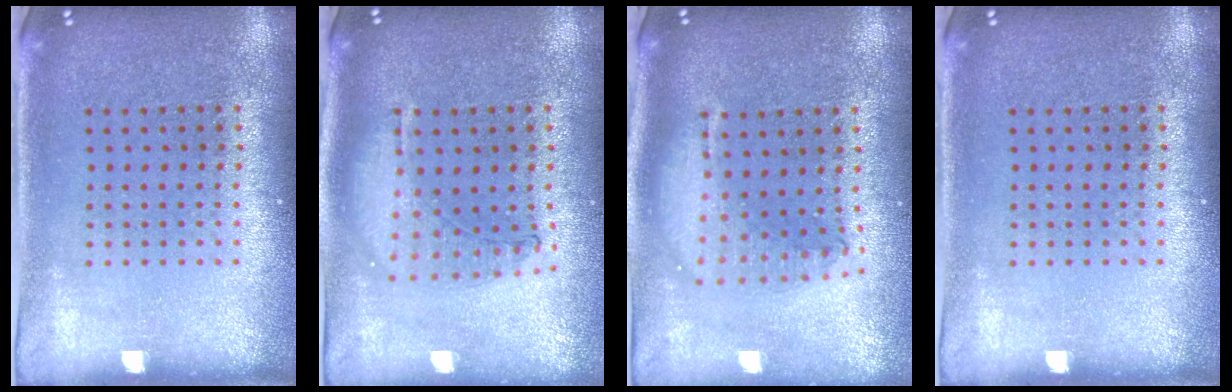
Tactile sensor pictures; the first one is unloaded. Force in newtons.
{"total": 1.0, "press": 0.9, "slide": 0.3}
{"total": 1.9, "press": 1.5, "slide": 1.1}
{"total": 0.0}